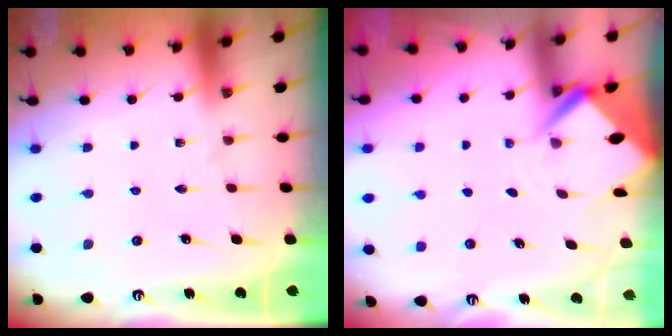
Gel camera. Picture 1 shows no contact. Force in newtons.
{"total": 4.2, "press": 4.2, "slide": 0.3}